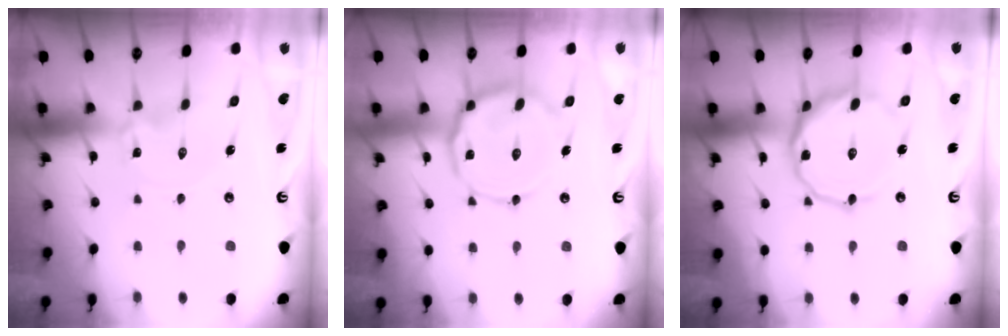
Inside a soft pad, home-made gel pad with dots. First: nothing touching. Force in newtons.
{"total": 14.8, "press": 14.7, "slide": 1.1}
{"total": 13.8, "press": 13.8, "slide": 0.8}